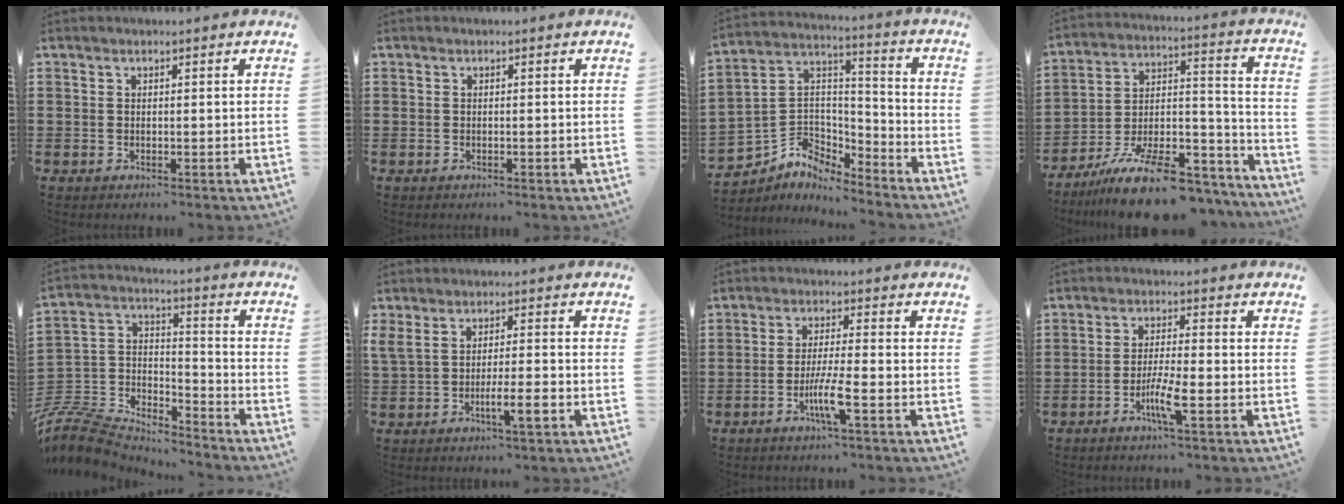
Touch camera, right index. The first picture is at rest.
{"total": 0.0}
{"total": 4.9, "force": [-3.7, 3.1, 0.5], "torque": [-0.045, -0.018, -0.082]}
{"total": 15.4, "force": [-12.3, 4.1, 8.3], "torque": [-0.119, 0.056, -0.214]}
{"total": 8.4, "force": [-7.9, 2.2, 1.7], "torque": [-0.065, -0.007, -0.164]}
{"total": 5.1, "force": [-1.7, 0.8, 4.8], "torque": [-0.087, -0.004, -0.034]}
{"total": 5.4, "force": [-2.4, 0.2, 4.9], "torque": [-0.095, -0.014, -0.045]}
{"total": 5.0, "force": [-2.3, 0.4, 4.5], "torque": [-0.089, -0.012, -0.042]}